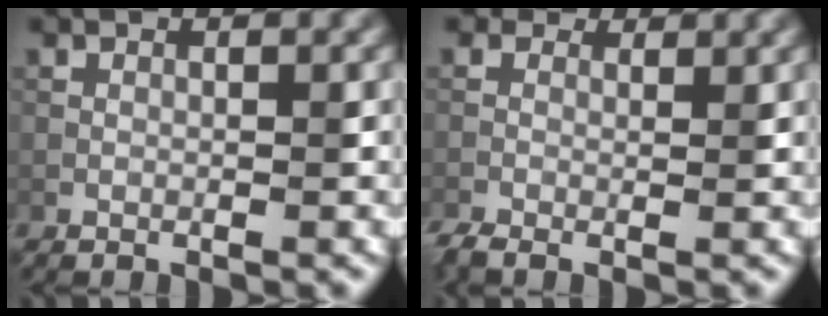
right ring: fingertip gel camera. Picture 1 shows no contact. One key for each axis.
{"total": 3.2, "fx": 0.4, "fy": 2.3, "fz": 2.1, "tx": -0.045, "ty": -0.003, "tz": 0.000}